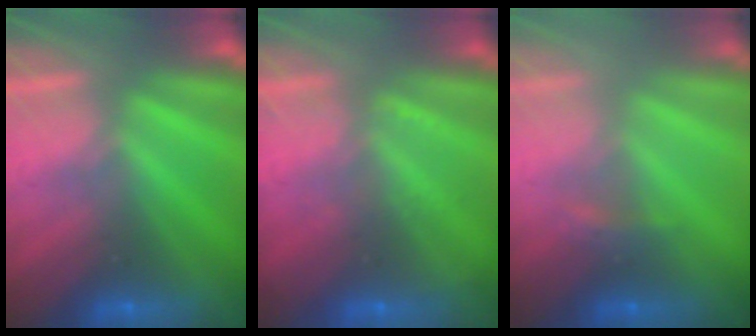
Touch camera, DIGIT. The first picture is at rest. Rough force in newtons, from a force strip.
{"total": 1.8}
{"total": 2.2}